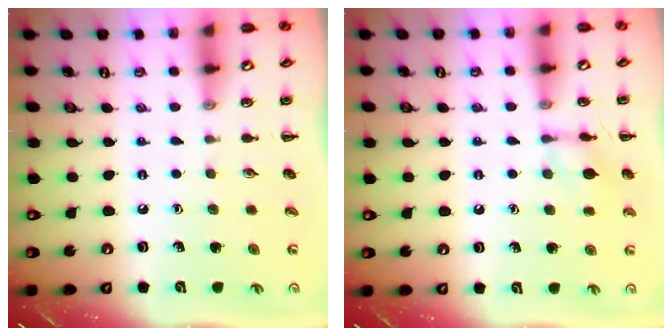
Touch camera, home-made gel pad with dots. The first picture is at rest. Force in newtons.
{"total": 7.8, "press": 7.7, "slide": 1.4}